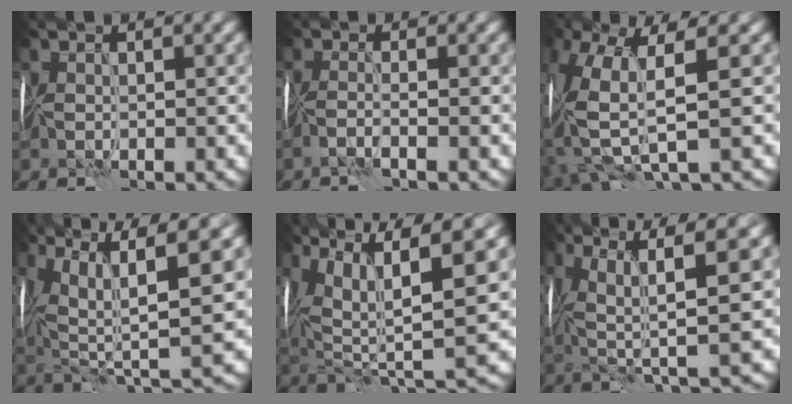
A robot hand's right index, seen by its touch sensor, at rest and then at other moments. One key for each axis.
{"total": 1.6, "fx": -1.2, "fy": -0.4, "fz": 0.9, "tx": -0.023, "ty": -0.001, "tz": -0.035}
{"total": 8.7, "fx": 0.2, "fy": 3.1, "fz": 8.1, "tx": -0.201, "ty": -0.010, "tz": 0.005}
{"total": 11.8, "fx": 5.1, "fy": 3.3, "fz": 10.1, "tx": -0.194, "ty": 0.018, "tz": 0.093}
{"total": 13.7, "fx": 6.3, "fy": 4.2, "fz": 11.4, "tx": -0.221, "ty": 0.021, "tz": 0.118}
{"total": 8.2, "fx": 2.2, "fy": 1.6, "fz": 7.8, "tx": -0.151, "ty": 0.015, "tz": 0.039}